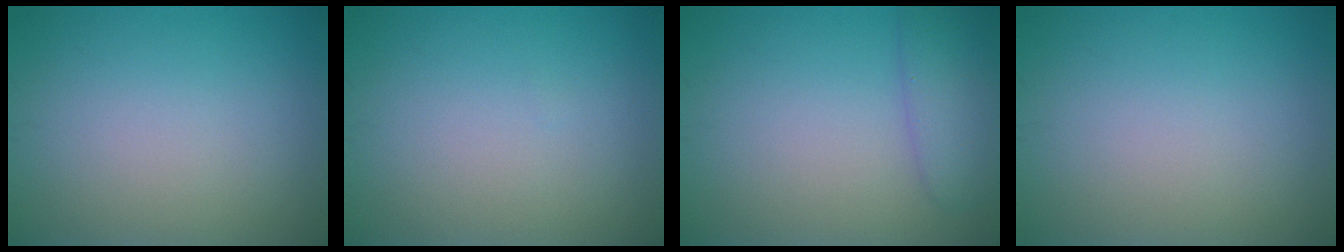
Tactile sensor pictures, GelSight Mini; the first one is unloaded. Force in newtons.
{"total": 0.0}
{"total": 2.9, "press": 2.9, "slide": 0.3}
{"total": 0.0}